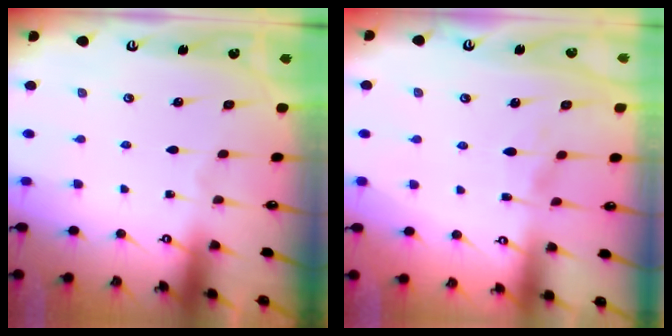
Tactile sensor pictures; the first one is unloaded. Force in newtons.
{"total": 0.9, "press": 0.6, "slide": 0.7}